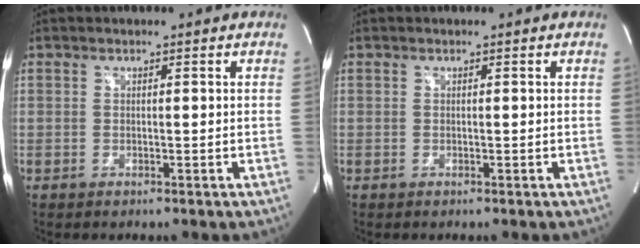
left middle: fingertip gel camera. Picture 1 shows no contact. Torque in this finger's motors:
{"motor_torque": [0.43, -0.70, 0.07, 0.01]}